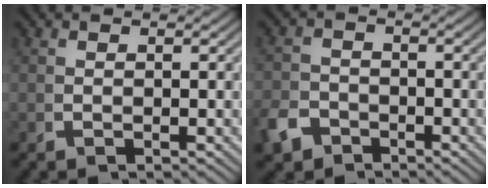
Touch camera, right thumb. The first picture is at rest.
{"total": 3.2, "force": [-2.6, 1.8, 0.4], "torque": [-0.005, -0.013, -0.042]}